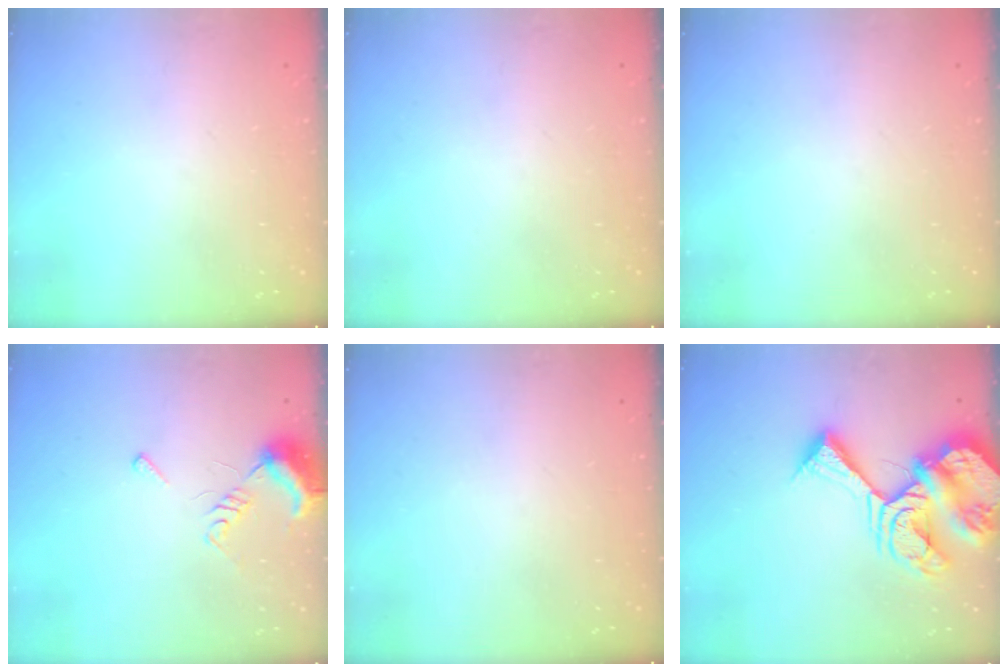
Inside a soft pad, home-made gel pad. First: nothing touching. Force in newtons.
{"total": 0.0}
{"total": 0.0}
{"total": 7.5, "press": 7.4, "slide": 1.0}
{"total": 0.0}
{"total": 19.2, "press": 19.1, "slide": 2.4}